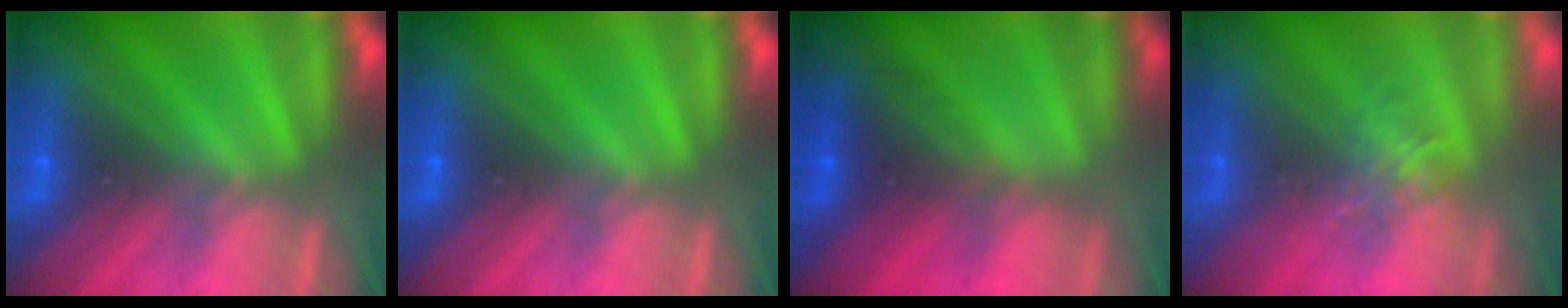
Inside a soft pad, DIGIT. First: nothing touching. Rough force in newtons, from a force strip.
{"total": 0.0}
{"total": 1.7}
{"total": 1.9}